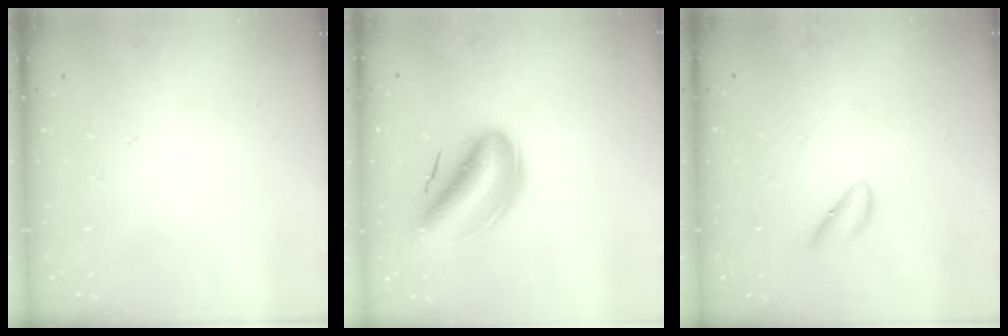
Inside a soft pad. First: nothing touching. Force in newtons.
{"total": 10.4, "press": 10.0, "slide": 2.9}
{"total": 2.8, "press": 2.7, "slide": 0.8}